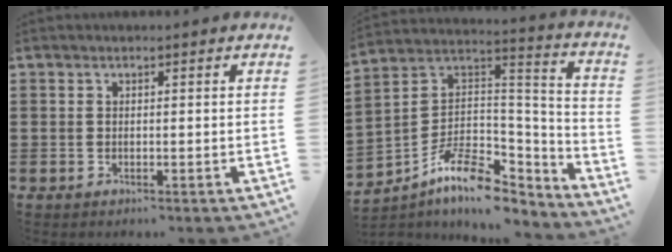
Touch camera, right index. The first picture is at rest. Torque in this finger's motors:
{"motor_torque": [-0.35, -0.18, -0.05, -0.04]}